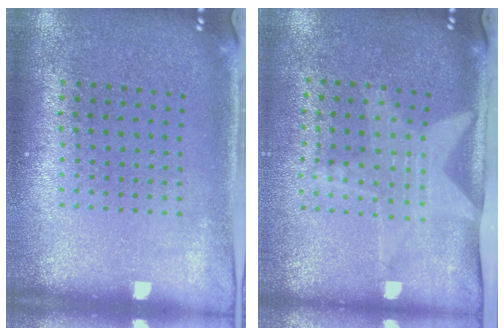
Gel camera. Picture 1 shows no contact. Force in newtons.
{"total": 2.0, "press": 1.5, "slide": 1.3}